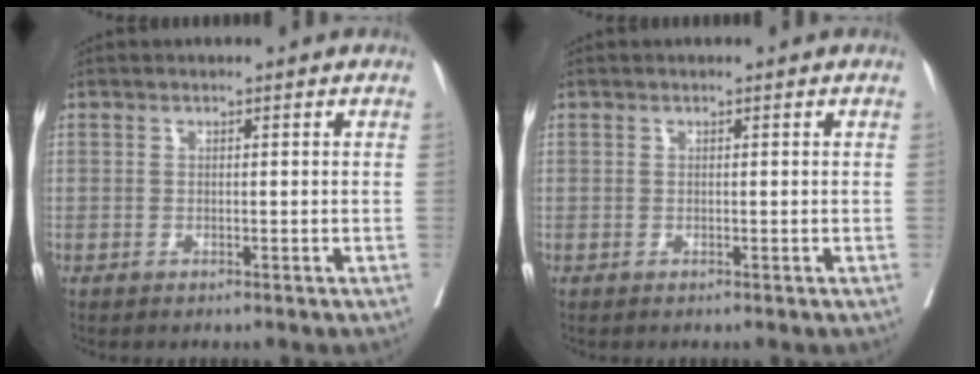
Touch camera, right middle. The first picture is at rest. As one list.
[{"total": 0.0}]